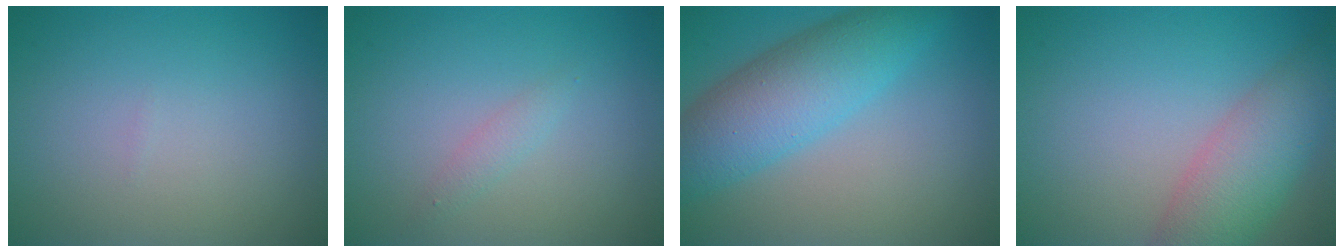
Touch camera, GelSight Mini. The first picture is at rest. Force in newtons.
{"total": 1.0, "press": 1.0, "slide": 0.0}
{"total": 7.1, "press": 7.1, "slide": 0.1}
{"total": 5.7, "press": 5.7, "slide": 0.3}